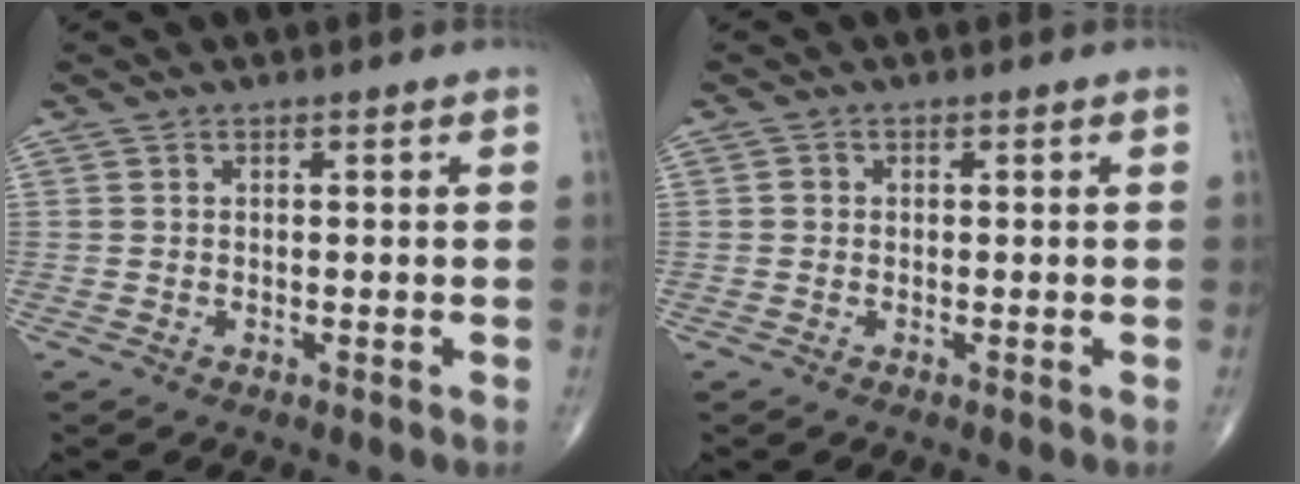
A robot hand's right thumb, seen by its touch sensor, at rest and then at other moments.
{"total": 0.9, "force": [-0.1, 0.8, 0.3], "torque": [-0.002, 0.002, -0.004]}